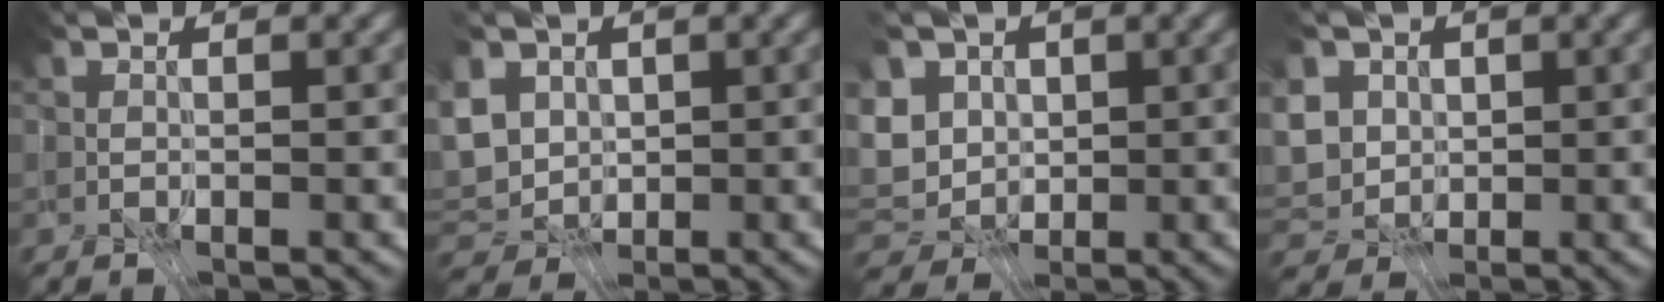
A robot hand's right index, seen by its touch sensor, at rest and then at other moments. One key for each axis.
{"total": 2.9, "fx": -0.4, "fy": 1.9, "fz": 2.2, "tx": -0.043, "ty": -0.004, "tz": -0.009}
{"total": 4.5, "fx": 0.3, "fy": 3.2, "fz": 3.2, "tx": -0.050, "ty": 0.007, "tz": -0.009}
{"total": 3.4, "fx": 0.0, "fy": 2.6, "fz": 2.2, "tx": -0.045, "ty": 0.000, "tz": -0.008}